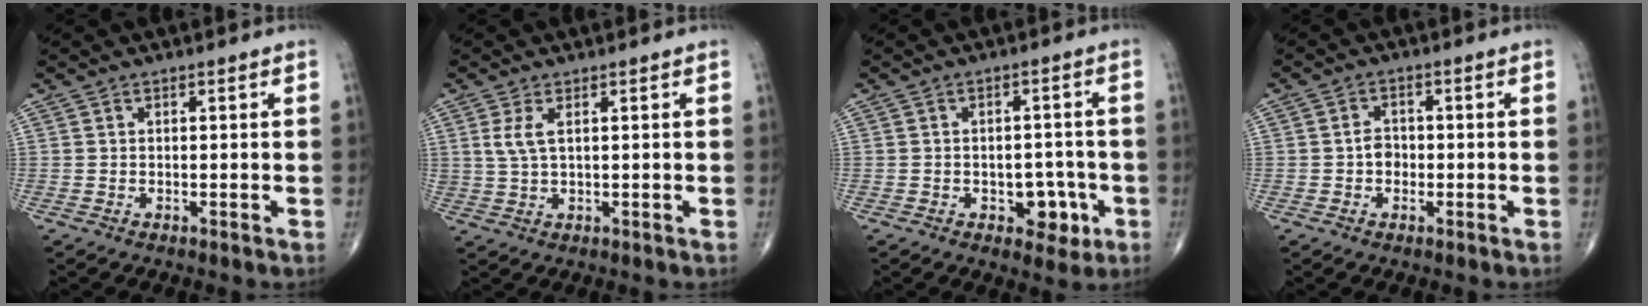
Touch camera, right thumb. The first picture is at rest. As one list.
[{"total": 3.5, "force": [1.2, 1.4, 3.0], "torque": [-0.070, -0.001, 0.032]}, {"total": 6.2, "force": [-2.3, 4.0, 4.2], "torque": [-0.019, 0.015, -0.025]}, {"total": 3.0, "force": [-0.5, 2.4, 1.7], "torque": [-0.014, 0.008, -0.013]}]